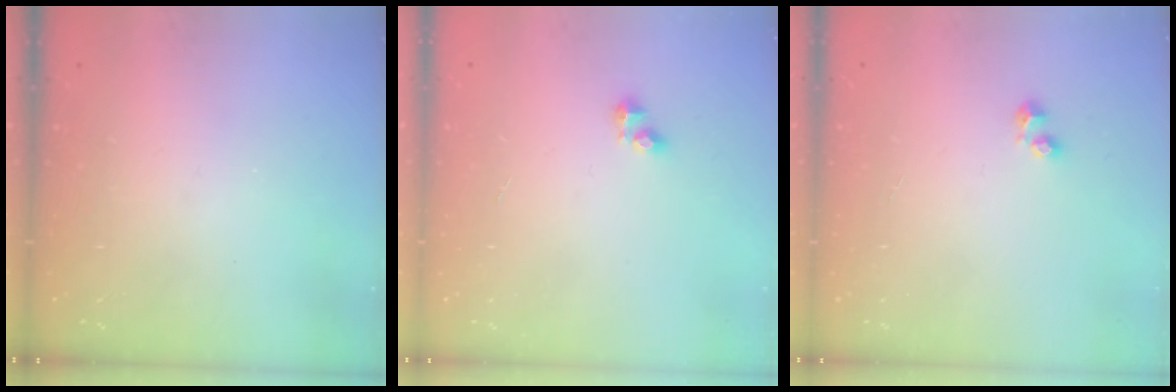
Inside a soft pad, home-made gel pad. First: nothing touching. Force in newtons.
{"total": 2.5, "press": 2.5, "slide": 0.3}
{"total": 1.7, "press": 1.6, "slide": 0.6}